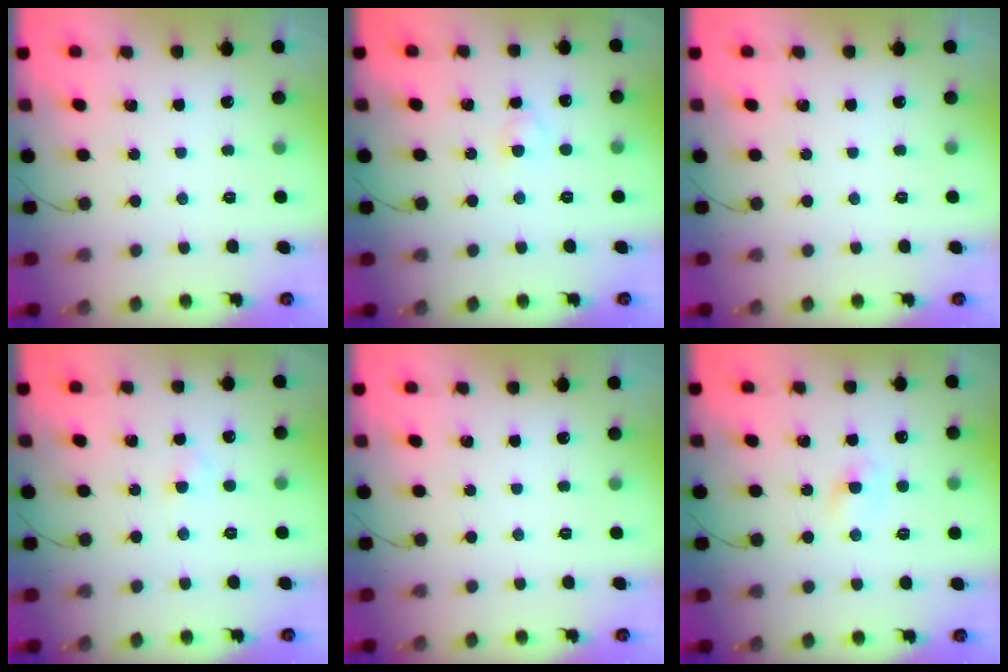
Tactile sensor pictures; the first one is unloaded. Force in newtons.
{"total": 2.6, "press": 2.4, "slide": 1.1}
{"total": 0.0}
{"total": 1.6, "press": 1.4, "slide": 0.8}
{"total": 0.0}
{"total": 1.9, "press": 1.8, "slide": 0.8}